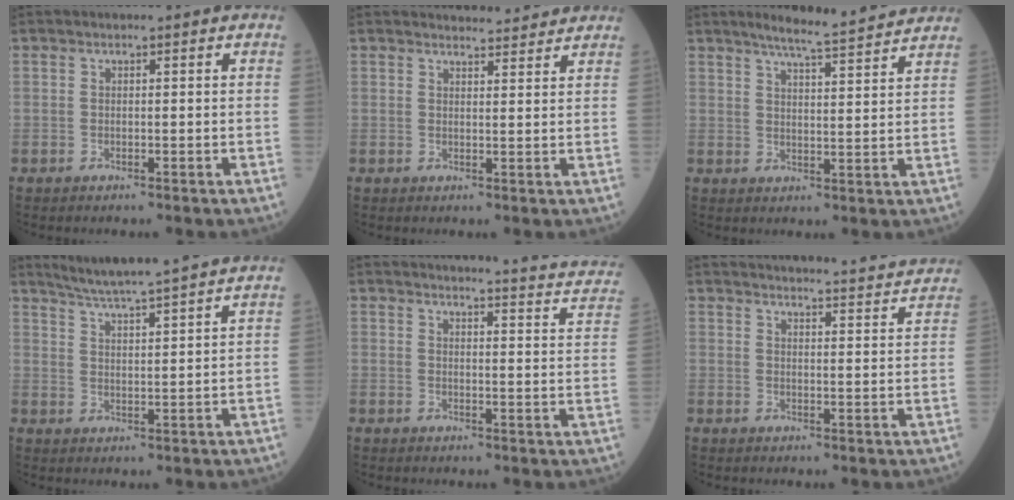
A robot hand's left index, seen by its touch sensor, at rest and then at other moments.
{"total": 5.0, "force": [4.9, 0.7, 0.6], "torque": [-0.011, 0.008, 0.056]}
{"total": 9.9, "force": [9.1, -0.4, 3.8], "torque": [-0.066, 0.007, 0.118]}
{"total": 13.8, "force": [12.4, -1.1, 6.0], "torque": [-0.106, 0.006, 0.173]}
{"total": 16.6, "force": [15.9, 0.7, 4.9], "torque": [-0.054, -0.067, 0.160]}
{"total": 23.3, "force": [22.6, 0.8, 5.5], "torque": [-0.072, -0.038, 0.268]}